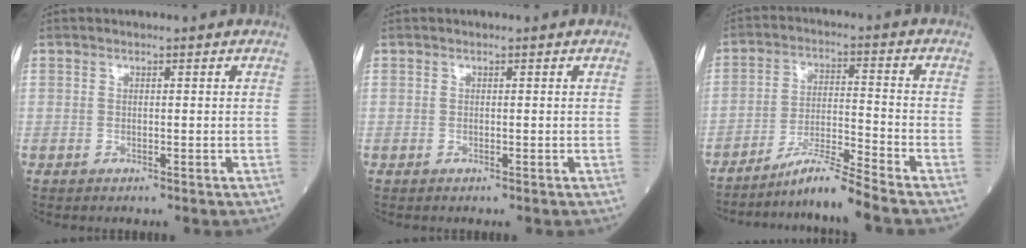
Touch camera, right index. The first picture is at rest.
{"total": 0.0}
{"total": 7.4, "force": [-6.5, -2.4, 2.6], "torque": [-0.051, -0.016, -0.119]}